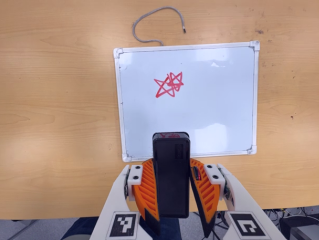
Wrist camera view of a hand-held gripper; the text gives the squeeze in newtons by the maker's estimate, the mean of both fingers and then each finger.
{"total": 9.1, "left": 7.4, "right": 10.9}